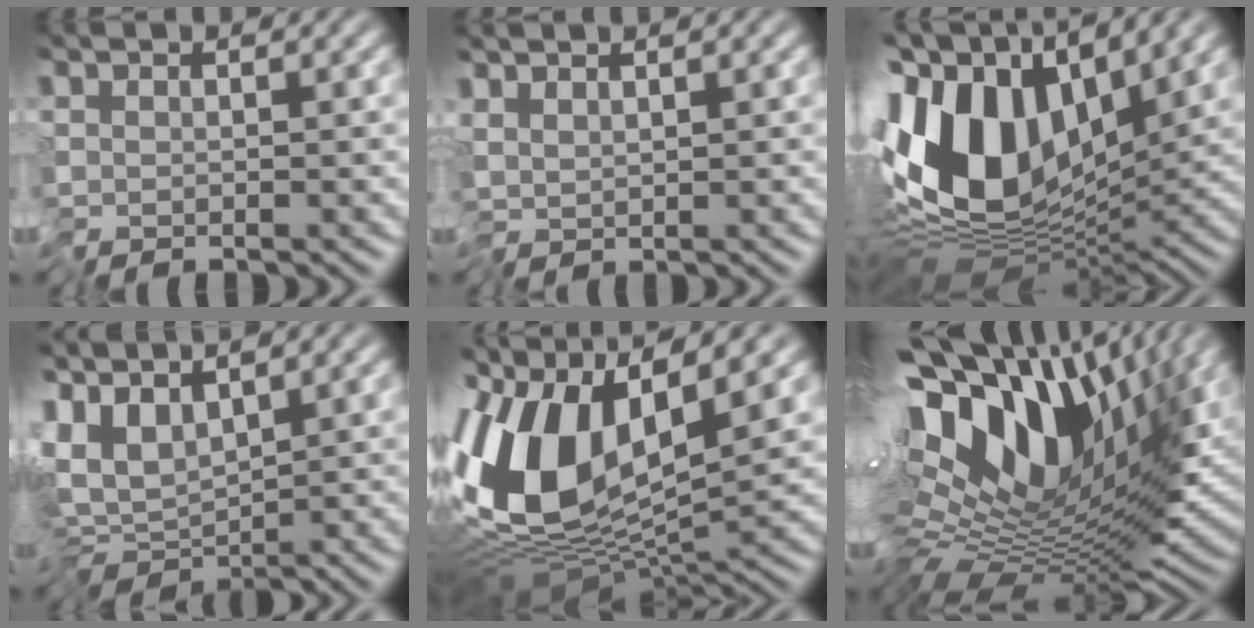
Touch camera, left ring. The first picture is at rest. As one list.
[{"total": 1.5, "force": [0.5, 0.5, 1.3], "torque": [-0.020, 0.006, 0.006]}, {"total": 13.2, "force": [1.9, 7.7, 10.6], "torque": [-0.215, 0.006, 0.024]}, {"total": 6.2, "force": [1.9, 3.0, 5.0], "torque": [-0.104, 0.006, 0.044]}, {"total": 12.2, "force": [1.6, 5.3, 10.9], "torque": [-0.220, 0.007, 0.024]}, {"total": 15.5, "force": [5.1, 7.2, 12.8], "torque": [-0.241, 0.028, 0.082]}]